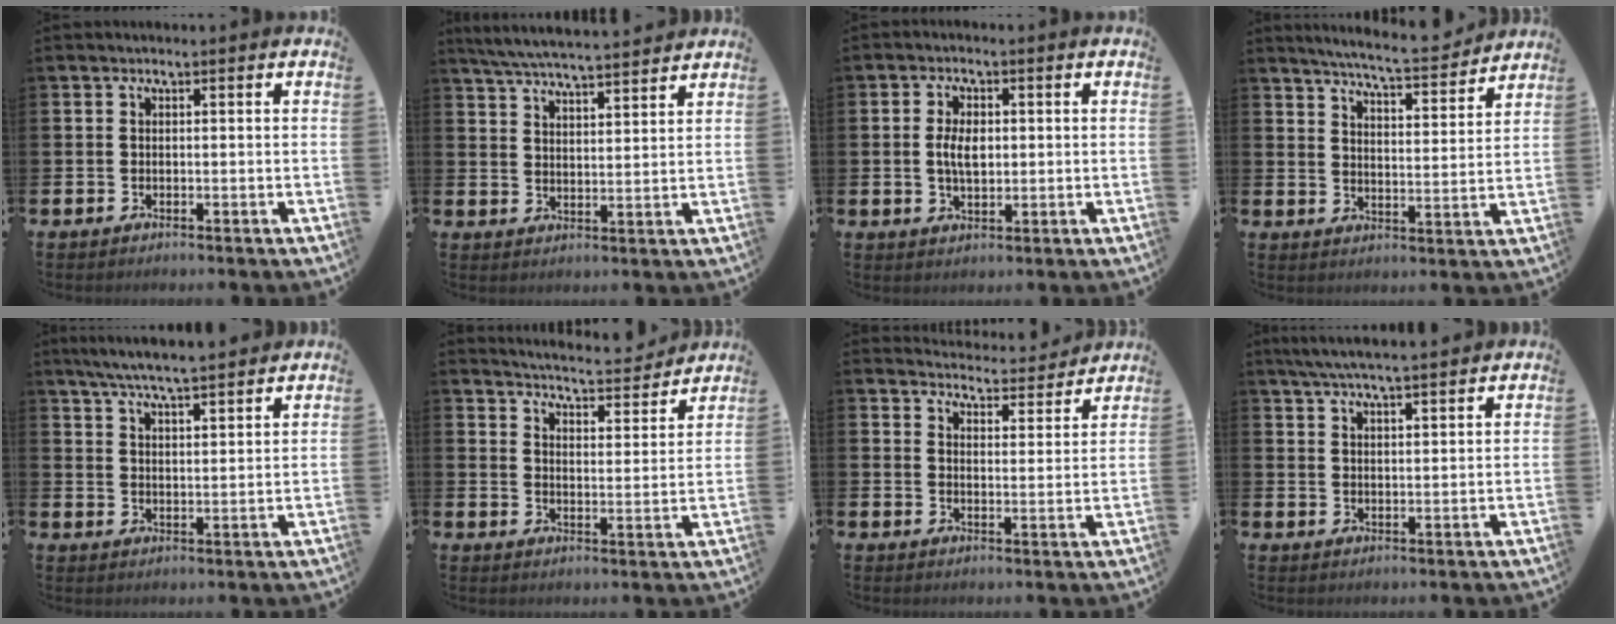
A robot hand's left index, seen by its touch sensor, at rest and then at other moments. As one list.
[{"total": 5.9, "force": [5.8, 0.1, 1.1], "torque": [-0.042, -0.033, 0.103]}, {"total": 4.0, "force": [0.4, 2.3, 3.3], "torque": [-0.051, 0.004, 0.002]}, {"total": 6.6, "force": [6.4, -0.1, 1.7], "torque": [-0.037, -0.048, 0.107]}, {"total": 6.1, "force": [5.9, 0.0, 1.7], "torque": [-0.051, -0.029, 0.105]}, {"total": 5.3, "force": [5.3, 0.2, 0.4], "torque": [-0.020, -0.045, 0.088]}, {"total": 4.3, "force": [4.2, 0.5, 0.2], "torque": [-0.011, -0.039, 0.070]}, {"total": 5.4, "force": [5.1, 0.1, 1.7], "torque": [-0.041, -0.019, 0.091]}]